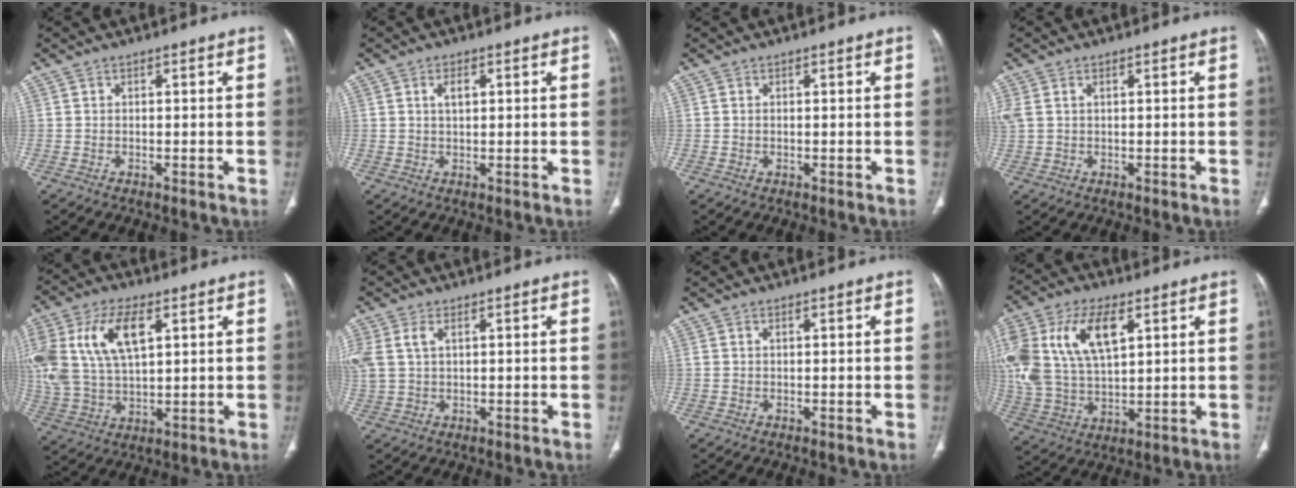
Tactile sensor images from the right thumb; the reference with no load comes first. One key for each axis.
{"total": 2.7, "fx": 0.9, "fy": 1.3, "fz": 2.2, "tx": -0.039, "ty": 0.000, "tz": 0.017}
{"total": 0.0}
{"total": 4.8, "fx": 1.3, "fy": 3.2, "fz": 3.4, "tx": -0.104, "ty": 0.021, "tz": 0.038}
{"total": 18.6, "fx": 6.0, "fy": 10.0, "fz": 14.5, "tx": -0.318, "ty": -0.001, "tz": 0.116}
{"total": 7.4, "fx": 2.4, "fy": 4.4, "fz": 5.4, "tx": -0.146, "ty": 0.014, "tz": 0.056}
{"total": 0.7, "fx": 0.3, "fy": 0.4, "fz": 0.5, "tx": -0.015, "ty": 0.008, "tz": 0.008}
{"total": 21.0, "fx": 7.0, "fy": 11.5, "fz": 16.2, "tx": -0.357, "ty": -0.001, "tz": 0.135}